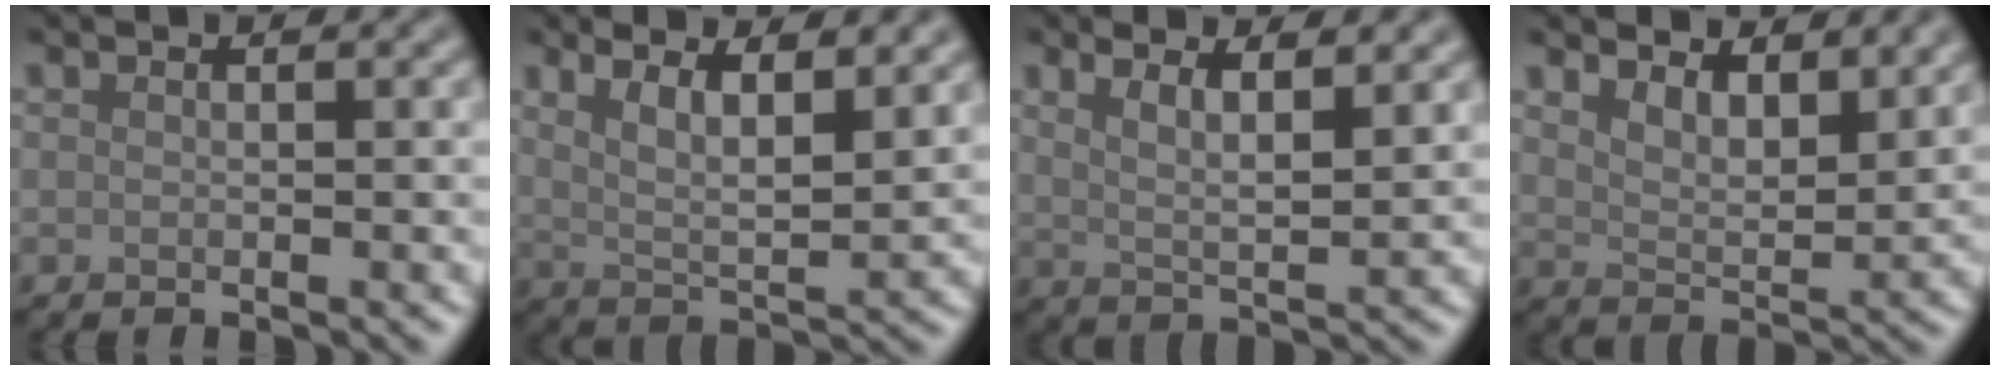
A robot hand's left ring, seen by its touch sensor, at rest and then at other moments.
{"total": 5.9, "force": [3.1, 1.9, 4.6], "torque": [-0.084, -0.005, 0.056]}
{"total": 4.6, "force": [2.8, 1.4, 3.4], "torque": [-0.054, 0.005, 0.038]}
{"total": 5.0, "force": [3.8, 1.9, 2.8], "torque": [-0.053, -0.003, 0.057]}